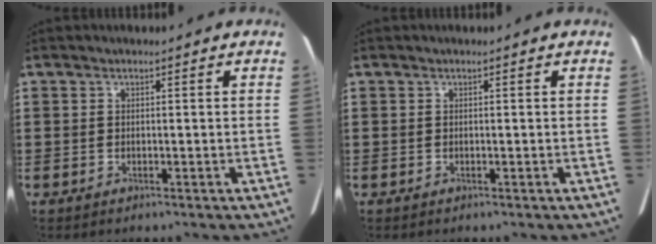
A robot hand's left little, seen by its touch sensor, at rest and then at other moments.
{"total": 0.0}